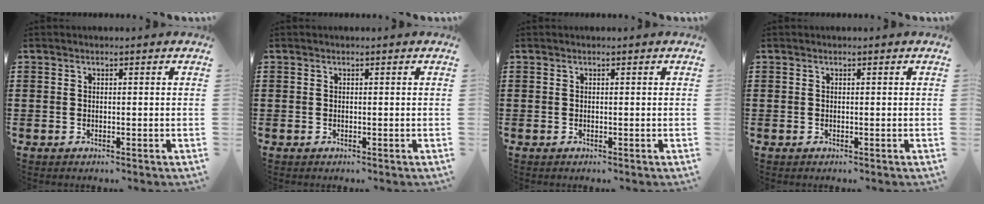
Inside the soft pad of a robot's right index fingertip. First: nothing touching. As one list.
[{"total": 0.0}, {"total": 0.0}, {"total": 0.0}]